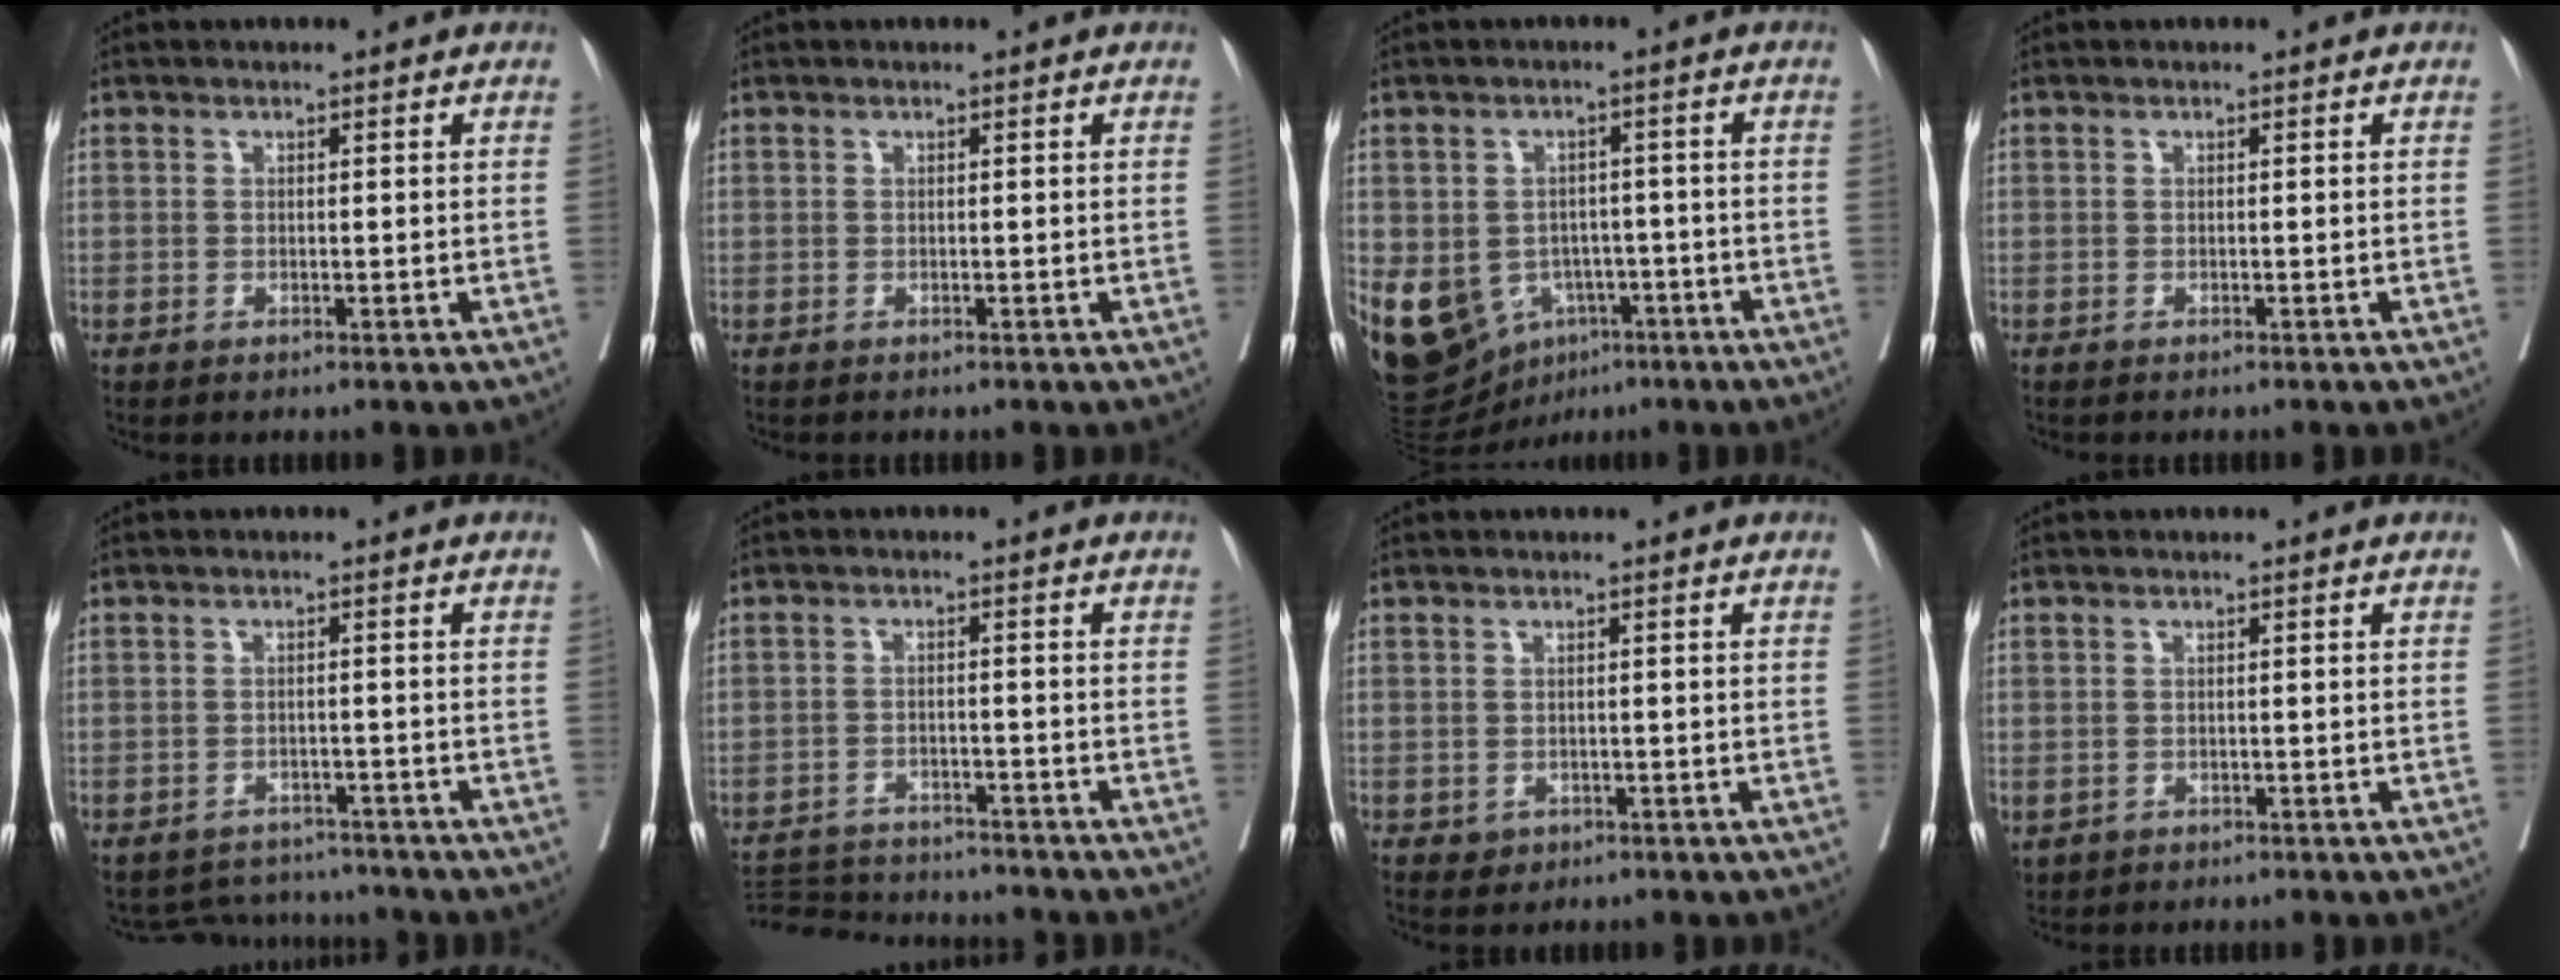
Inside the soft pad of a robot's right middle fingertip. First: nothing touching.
{"total": 0.0}
{"total": 15.3, "force": [-6.5, 11.5, 7.8], "torque": [-0.175, 0.011, -0.088]}
{"total": 2.3, "force": [-2.0, 0.0, 1.0], "torque": [-0.010, 0.001, -0.024]}
{"total": 6.3, "force": [-6.1, 1.3, -0.5], "torque": [0.011, 0.015, -0.084]}
{"total": 11.7, "force": [-11.3, 1.5, 2.6], "torque": [-0.048, 0.004, -0.166]}
{"total": 1.6, "force": [-0.8, 1.4, 0.5], "torque": [-0.005, 0.004, -0.005]}
{"total": 2.5, "force": [-1.2, 1.7, 1.3], "torque": [-0.033, -0.002, -0.013]}